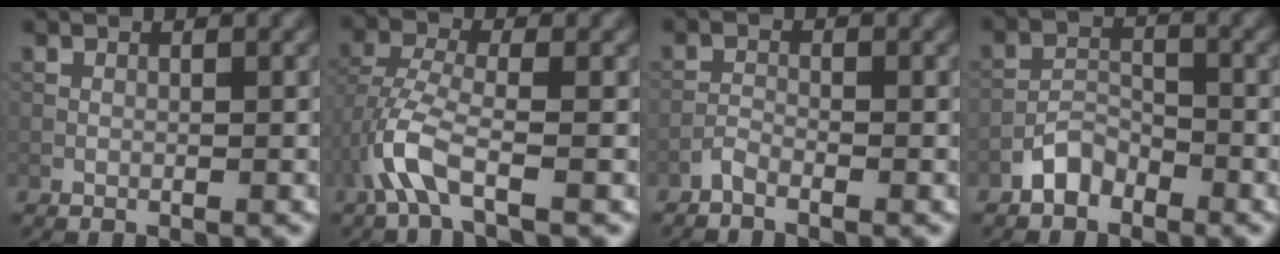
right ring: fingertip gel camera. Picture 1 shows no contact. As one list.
[{"total": 4.4, "force": [-2.4, 1.3, 3.5], "torque": [-0.082, 0.003, -0.058]}, {"total": 1.1, "force": [-1.1, 0.1, 0.4], "torque": [-0.009, 0.004, -0.026]}, {"total": 2.7, "force": [-2.1, 1.4, 1.0], "torque": [-0.012, 0.013, -0.044]}]